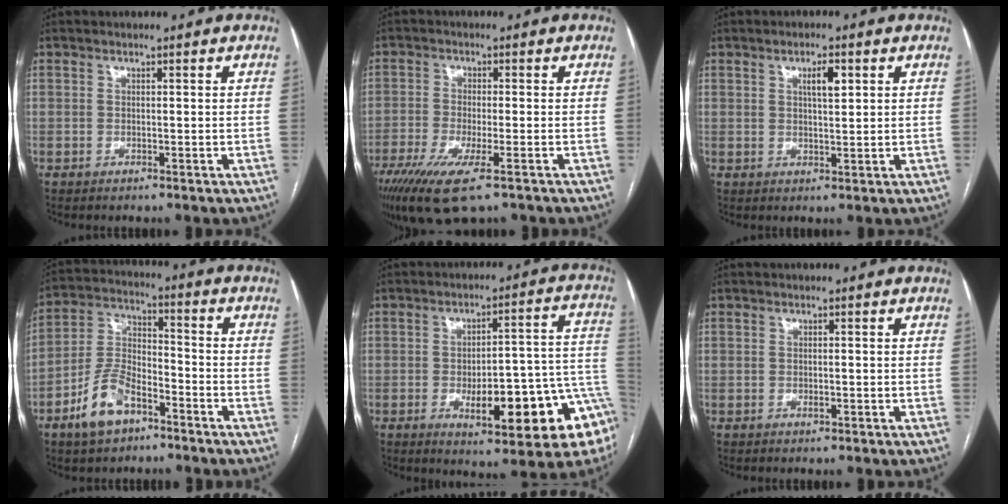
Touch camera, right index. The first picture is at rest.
{"total": 10.7, "force": [-6.6, 2.1, 8.1], "torque": [-0.146, -0.029, -0.112]}
{"total": 3.3, "force": [1.4, 0.9, 2.9], "torque": [-0.047, 0.001, 0.022]}
{"total": 10.0, "force": [-5.9, 4.6, 6.6], "torque": [-0.150, 0.008, -0.110]}
{"total": 18.1, "force": [-6.4, 4.6, 16.2], "torque": [-0.130, 0.032, -0.070]}
{"total": 0.6, "force": [-0.2, 0.2, 0.6], "torque": [-0.009, -0.002, -0.001]}